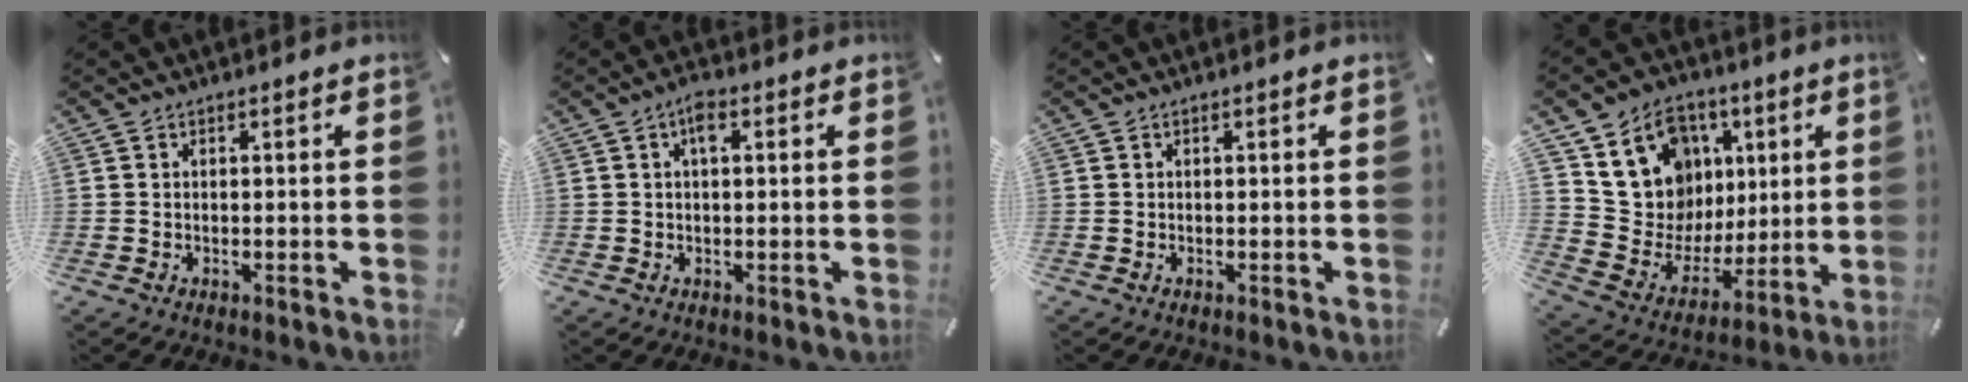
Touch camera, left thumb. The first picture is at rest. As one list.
[{"total": 2.9, "force": [0.9, 1.3, 2.5], "torque": [-0.045, 0.006, 0.010]}, {"total": 0.0}, {"total": 16.2, "force": [6.3, 14.2, 4.5], "torque": [-0.070, -0.043, 0.136]}]